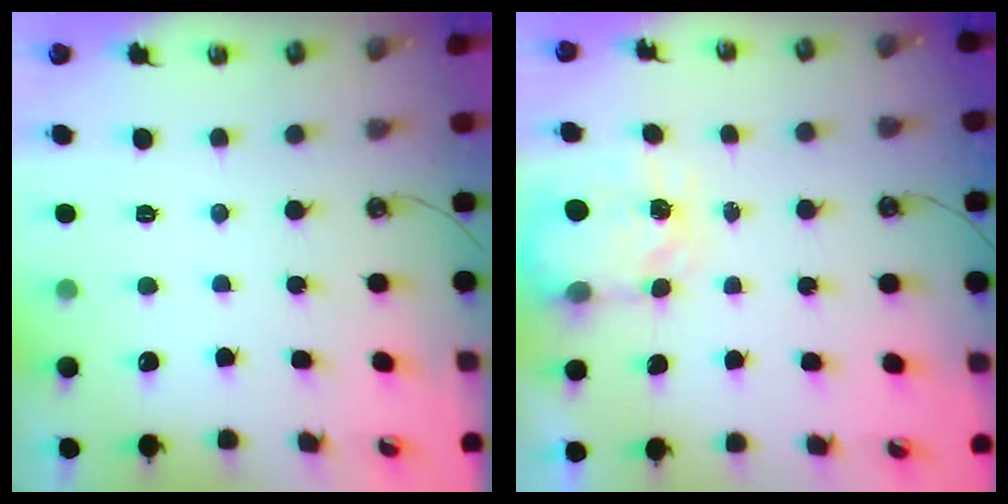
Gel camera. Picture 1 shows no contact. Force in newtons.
{"total": 4.0, "press": 3.9, "slide": 0.7}